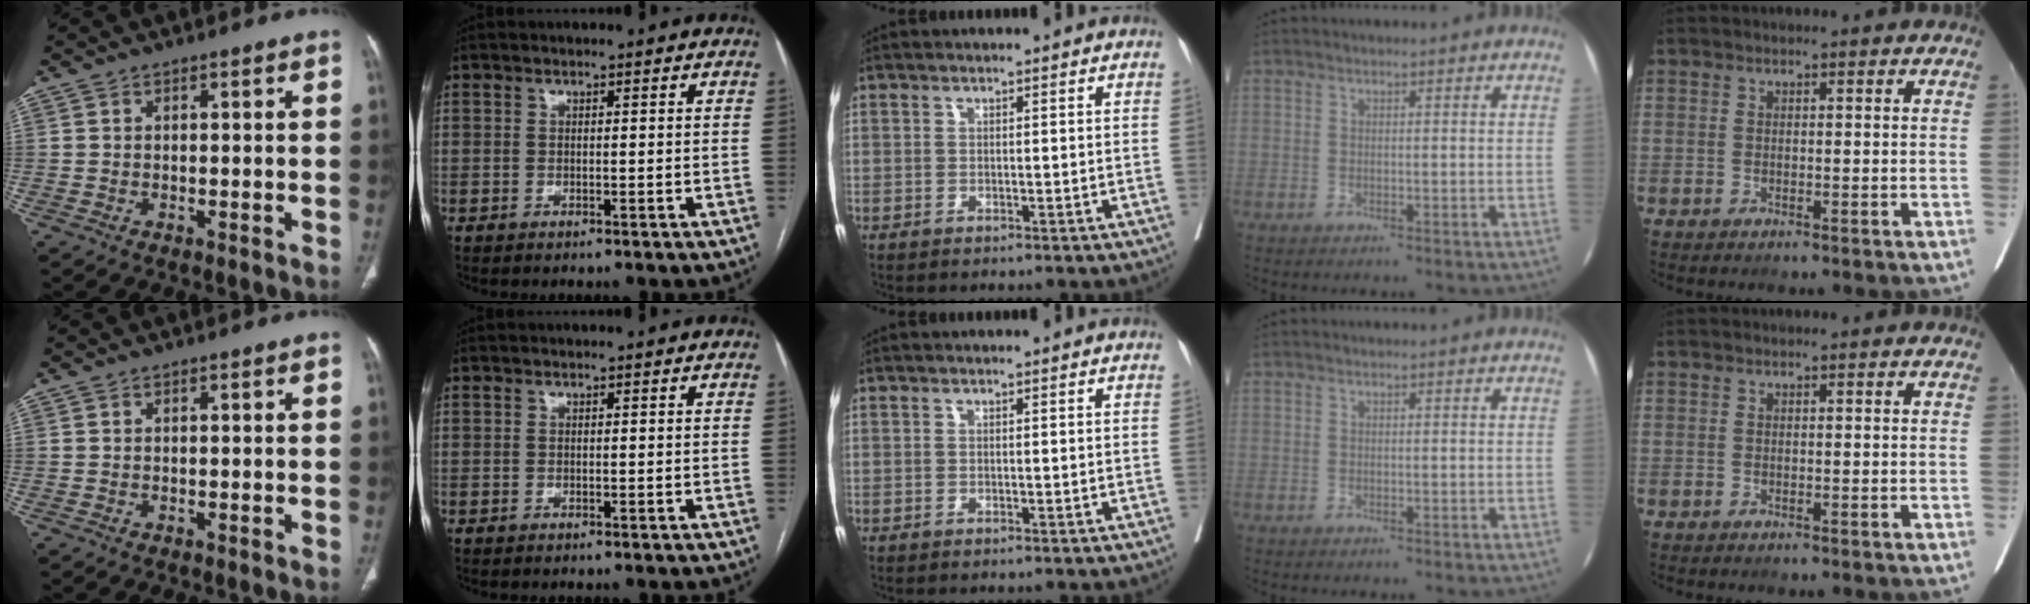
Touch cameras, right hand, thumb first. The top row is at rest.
{}